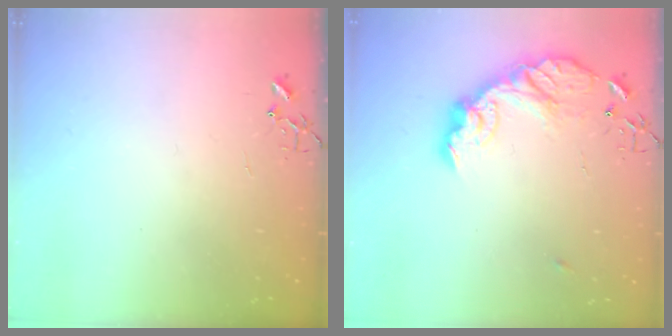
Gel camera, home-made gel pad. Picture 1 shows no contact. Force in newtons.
{"total": 15.7, "press": 15.7, "slide": 1.0}